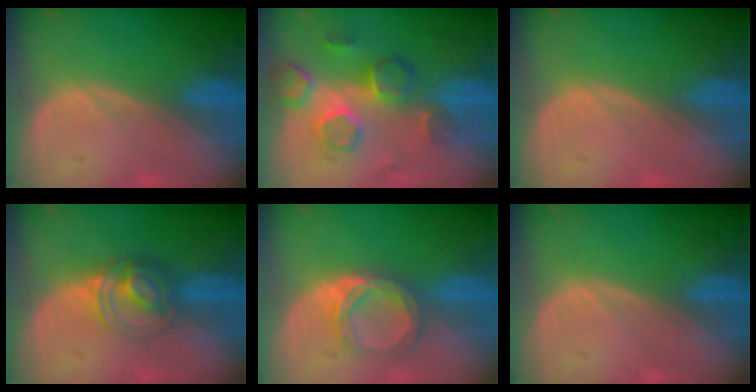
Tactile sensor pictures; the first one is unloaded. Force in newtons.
{"total": 8.8, "press": 7.6, "slide": 4.4}
{"total": 0.6, "press": 0.0, "slide": 0.6}
{"total": 6.2, "press": 5.3, "slide": 3.2}
{"total": 4.5, "press": 4.5, "slide": 0.5}
{"total": 0.0}